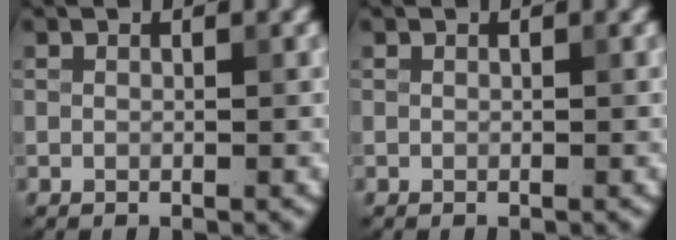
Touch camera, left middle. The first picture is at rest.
{"total": 0.0}